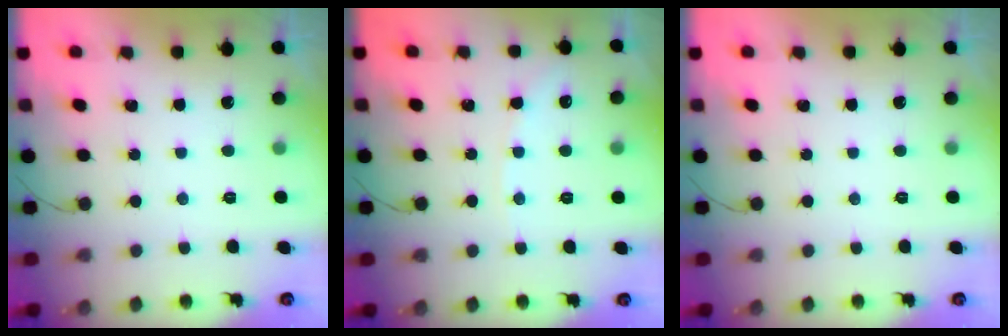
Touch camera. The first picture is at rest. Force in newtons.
{"total": 5.2, "press": 5.2, "slide": 0.7}
{"total": 0.0}